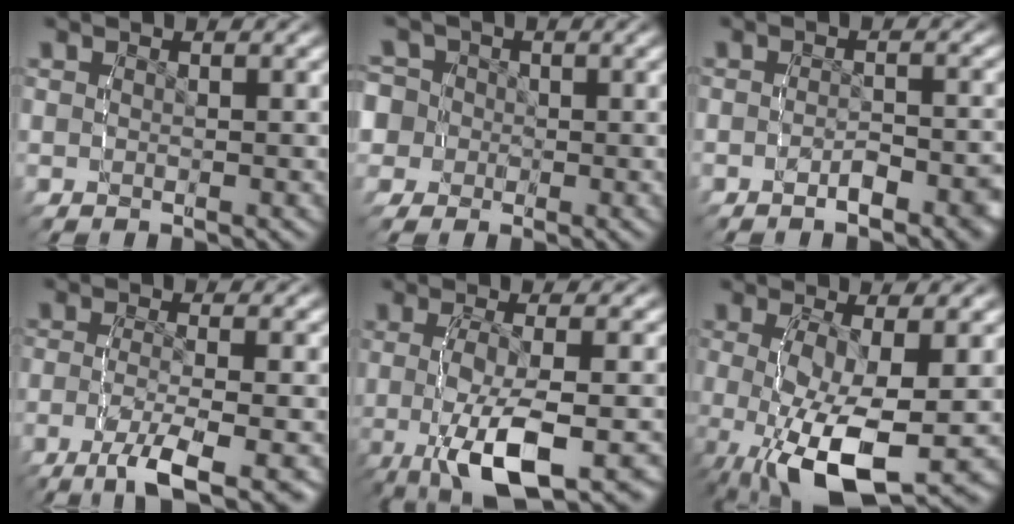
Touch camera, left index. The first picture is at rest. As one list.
[{"total": 8.5, "force": [-0.4, 8.0, 2.9], "torque": [-0.089, -0.025, -0.012]}, {"total": 2.5, "force": [-2.1, 0.8, 1.2], "torque": [-0.027, 0.003, -0.040]}, {"total": 6.8, "force": [-4.2, 2.2, 5.0], "torque": [-0.101, -0.027, -0.058]}, {"total": 7.1, "force": [-2.4, 2.3, 6.2], "torque": [-0.125, -0.015, -0.029]}, {"total": 9.3, "force": [-2.9, 4.4, 7.6], "torque": [-0.161, -0.037, -0.031]}]